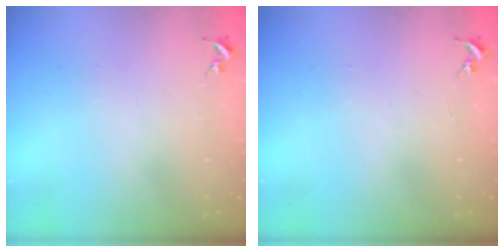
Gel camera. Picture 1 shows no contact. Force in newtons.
{"total": 0.0}